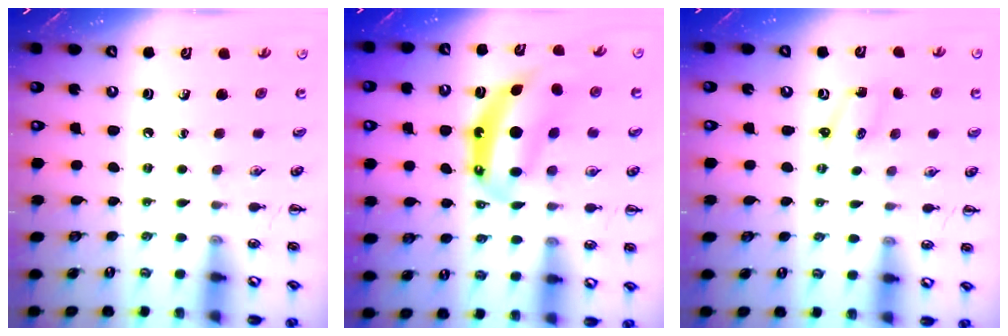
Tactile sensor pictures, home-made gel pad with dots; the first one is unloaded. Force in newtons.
{"total": 8.9, "press": 8.7, "slide": 1.9}
{"total": 1.4, "press": 1.3, "slide": 0.3}